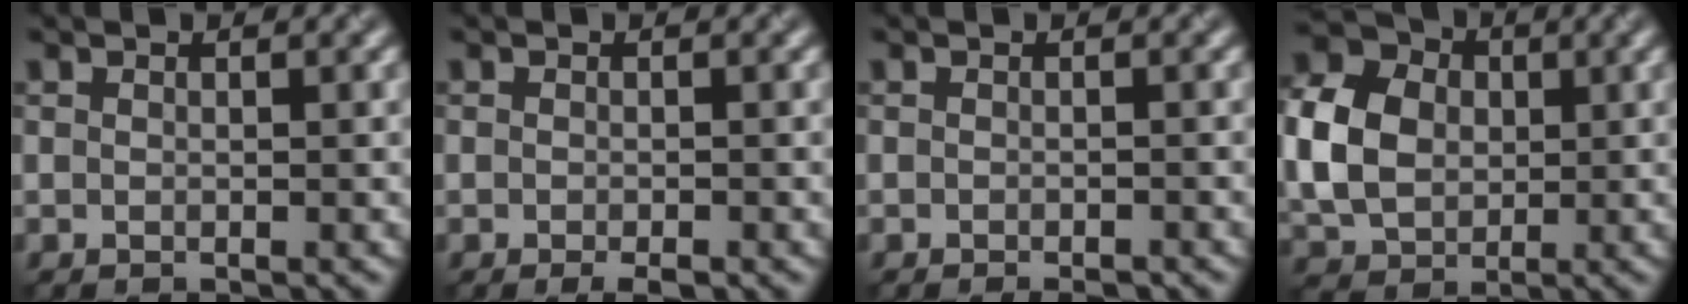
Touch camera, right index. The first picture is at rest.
{"total": 1.3, "force": [-1.0, 0.1, 0.9], "torque": [-0.011, 0.002, -0.009]}
{"total": 1.3, "force": [-0.9, 0.3, 0.9], "torque": [-0.001, 0.003, -0.007]}
{"total": 7.3, "force": [-0.2, 6.0, 4.2], "torque": [-0.110, 0.019, 0.002]}